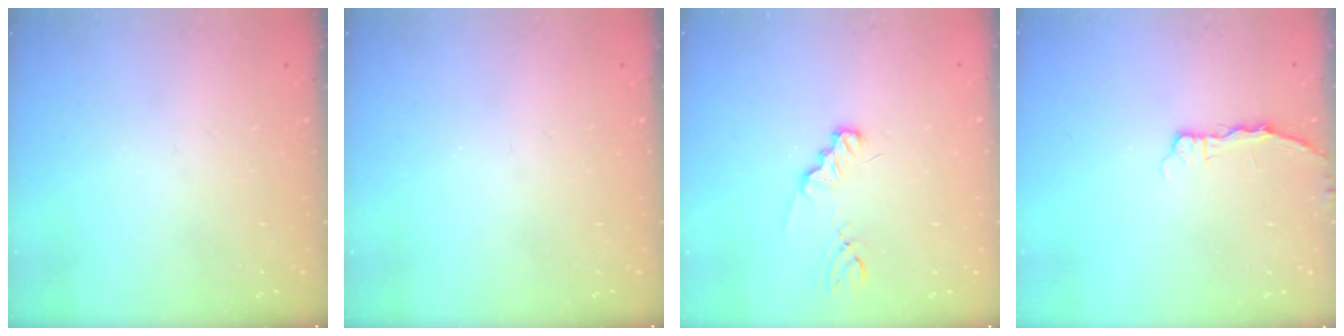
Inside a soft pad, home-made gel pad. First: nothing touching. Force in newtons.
{"total": 0.0}
{"total": 1.8, "press": 1.8, "slide": 0.3}
{"total": 2.9, "press": 2.8, "slide": 0.4}